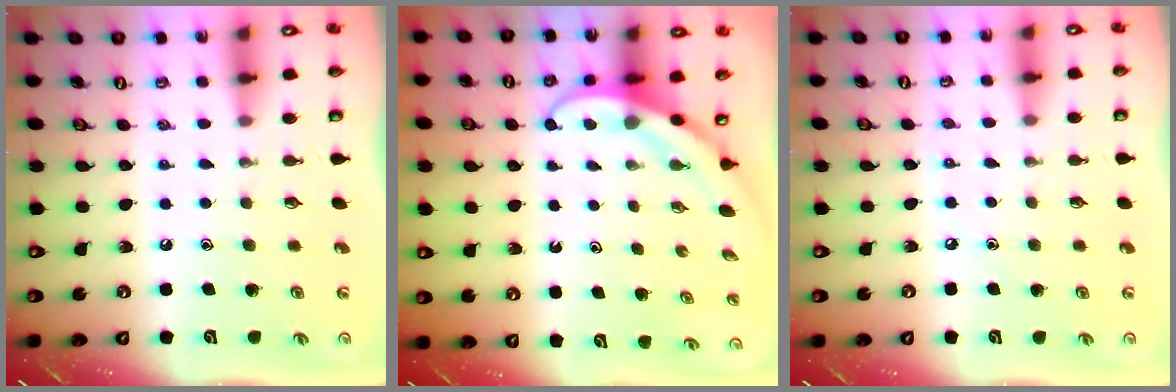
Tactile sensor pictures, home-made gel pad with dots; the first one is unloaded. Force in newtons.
{"total": 4.0, "press": 3.9, "slide": 0.3}
{"total": 2.3, "press": 2.3, "slide": 0.3}